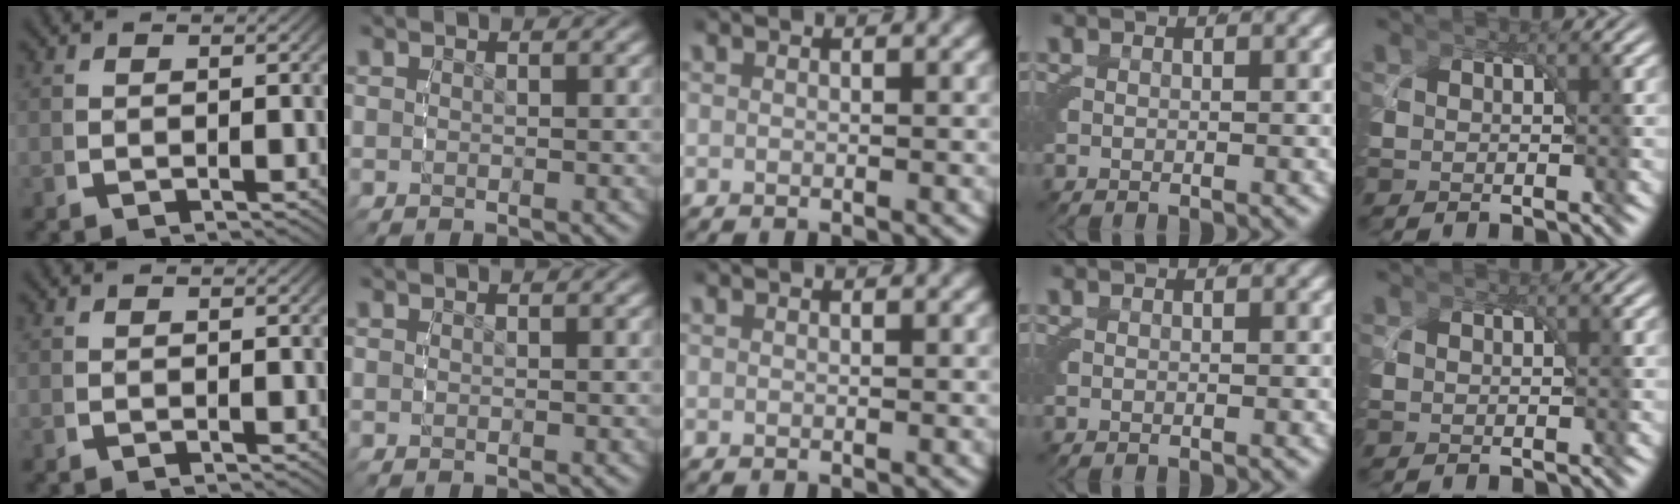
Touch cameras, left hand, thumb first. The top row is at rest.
{}